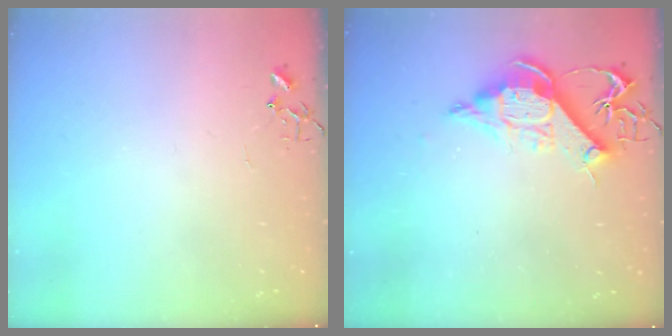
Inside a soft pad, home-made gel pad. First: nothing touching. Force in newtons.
{"total": 11.9, "press": 11.7, "slide": 1.8}